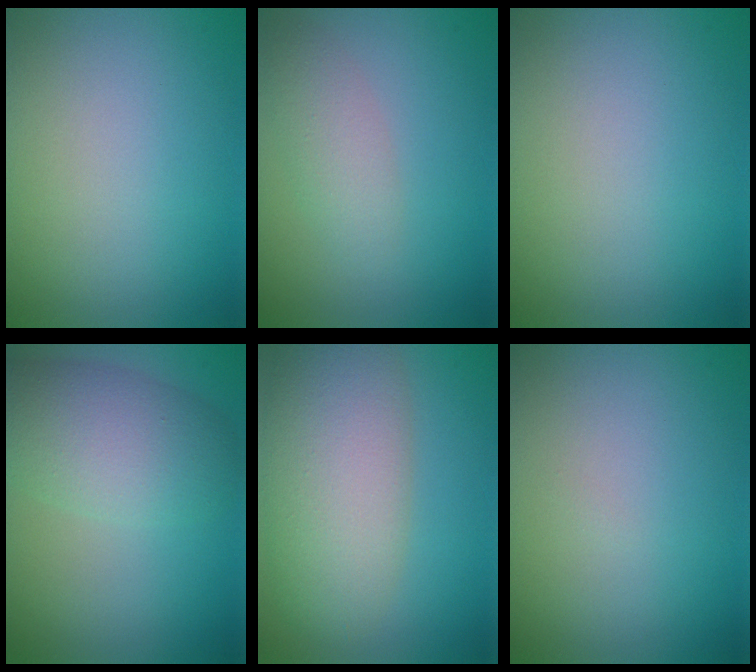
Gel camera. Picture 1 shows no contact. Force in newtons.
{"total": 2.3, "press": 2.3, "slide": 0.1}
{"total": 0.0}
{"total": 5.6, "press": 5.6, "slide": 0.2}
{"total": 7.7, "press": 7.6, "slide": 0.4}
{"total": 0.0}